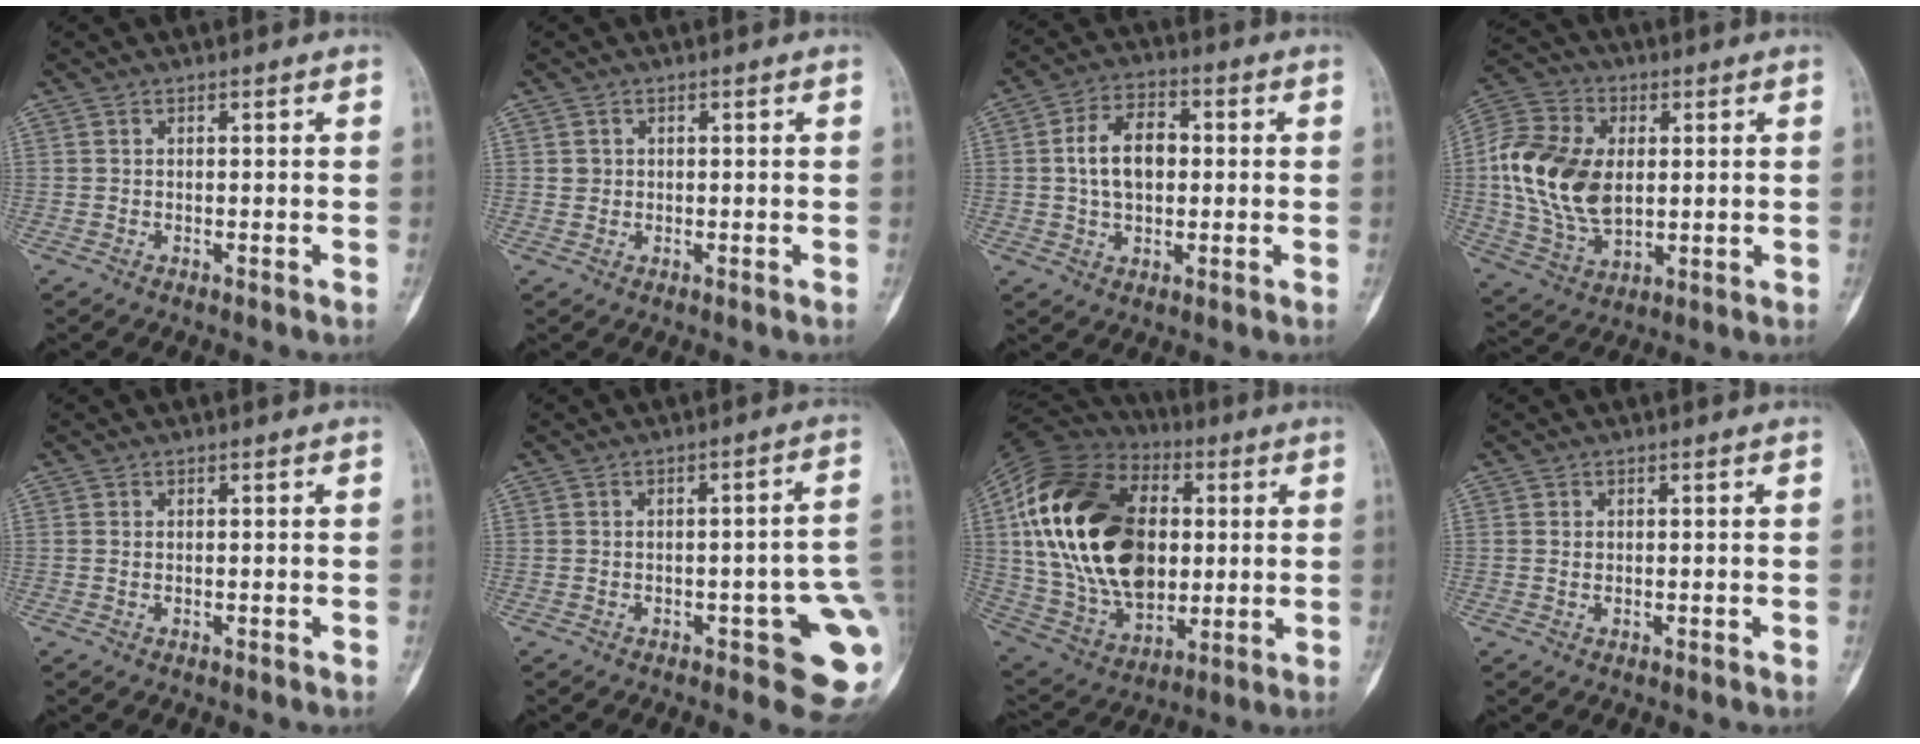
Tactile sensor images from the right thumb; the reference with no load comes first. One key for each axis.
{"total": 1.2, "fx": 0.2, "fy": 1.1, "fz": 0.2, "tx": 0.002, "ty": 0.002, "tz": 0.006}
{"total": 9.5, "fx": 0.6, "fy": 6.1, "fz": 7.3, "tx": -0.112, "ty": 0.015, "tz": 0.006}
{"total": 18.4, "fx": 1.5, "fy": 11.9, "fz": 13.9, "tx": -0.266, "ty": -0.001, "tz": 0.031}
{"total": 0.0}
{"total": 12.5, "fx": -3.0, "fy": 4.2, "fz": 11.4, "tx": -0.105, "ty": 0.012, "tz": -0.028}
{"total": 31.6, "fx": 3.9, "fy": 20.8, "fz": 23.5, "tx": -0.440, "ty": 0.002, "tz": 0.077}
{"total": 0.6, "fx": 0.0, "fy": 0.4, "fz": 0.4, "tx": -0.008, "ty": 0.002, "tz": 0.006}